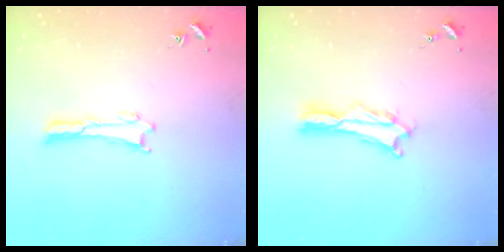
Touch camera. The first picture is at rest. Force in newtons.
{"total": 2.0, "press": 2.0, "slide": 0.3}